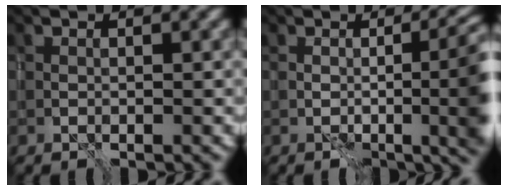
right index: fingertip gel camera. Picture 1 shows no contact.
{"total": 9.8, "force": [-0.5, 3.8, 9.0], "torque": [-0.082, 0.011, -0.004]}